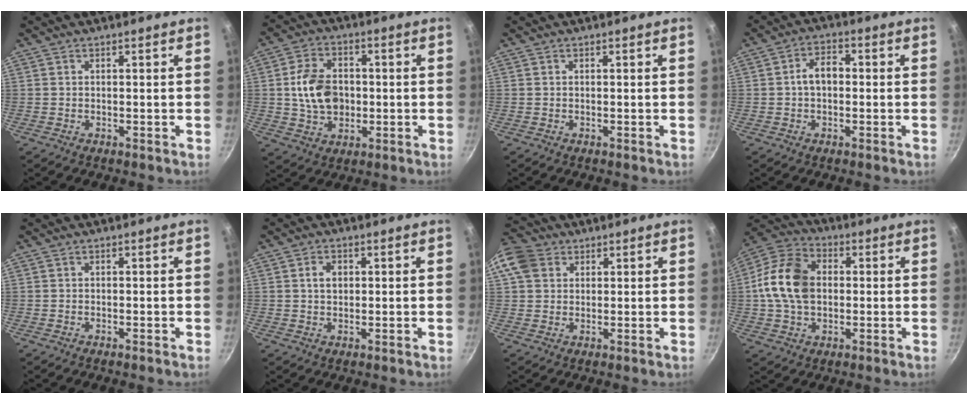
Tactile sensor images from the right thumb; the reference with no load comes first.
{"total": 10.7, "force": [0.1, 7.9, 7.1], "torque": [-0.108, 0.010, 0.002]}
{"total": 0.0}
{"total": 5.1, "force": [0.0, 3.4, 3.8], "torque": [-0.047, 0.020, -0.008]}
{"total": 0.0}
{"total": 3.0, "force": [0.6, 2.2, 1.9], "torque": [-0.020, 0.003, 0.010]}
{"total": 9.0, "force": [3.0, 7.3, 4.1], "torque": [-0.072, 0.012, 0.046]}
{"total": 14.0, "force": [0.6, 10.1, 9.7], "torque": [-0.164, 0.020, -0.005]}